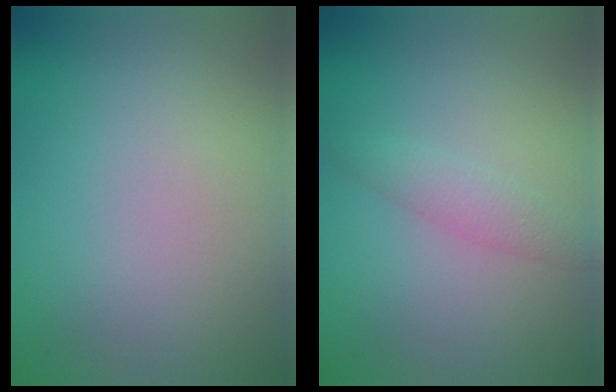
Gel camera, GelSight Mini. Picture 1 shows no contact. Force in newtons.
{"total": 1.8, "press": 1.8, "slide": 0.0}